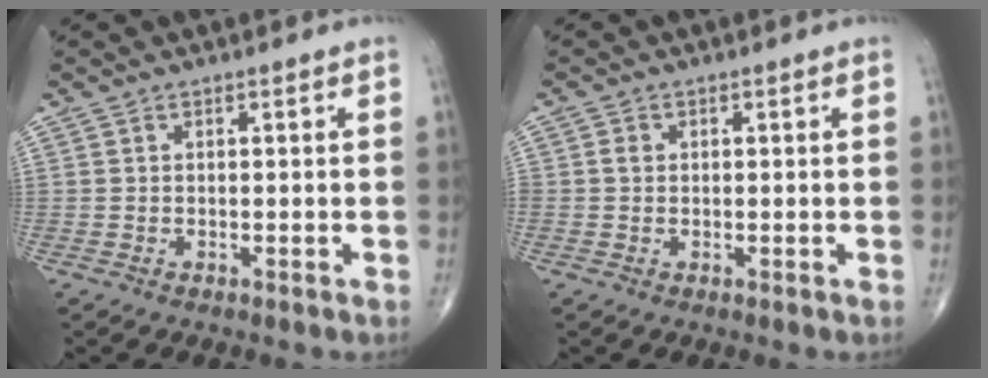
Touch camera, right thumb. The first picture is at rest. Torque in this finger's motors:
{"motor_torque": [-0.18, 0.51, 1.02, -0.46, 0.16]}